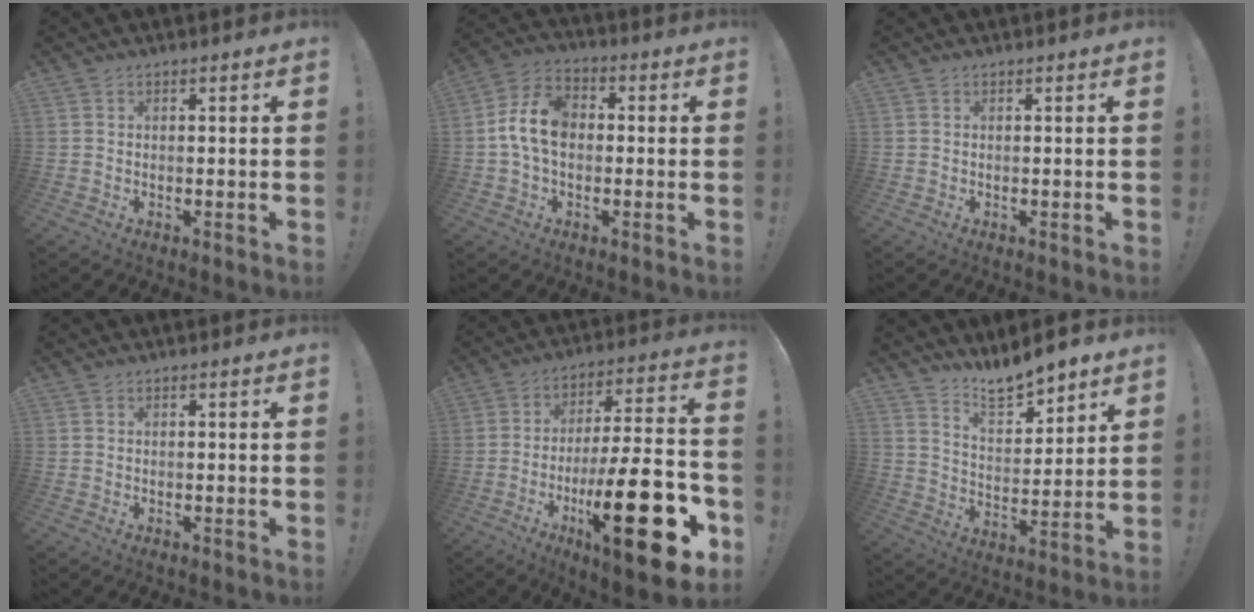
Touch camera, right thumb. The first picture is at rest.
{"total": 11.6, "force": [-0.2, 8.0, 8.3], "torque": [-0.149, 0.016, 0.001]}
{"total": 0.0}
{"total": 0.0}
{"total": 27.5, "force": [-9.8, 7.6, 24.5], "torque": [-0.399, 0.050, -0.151]}
{"total": 10.4, "force": [9.5, 2.9, 3.2], "torque": [-0.053, -0.073, 0.178]}